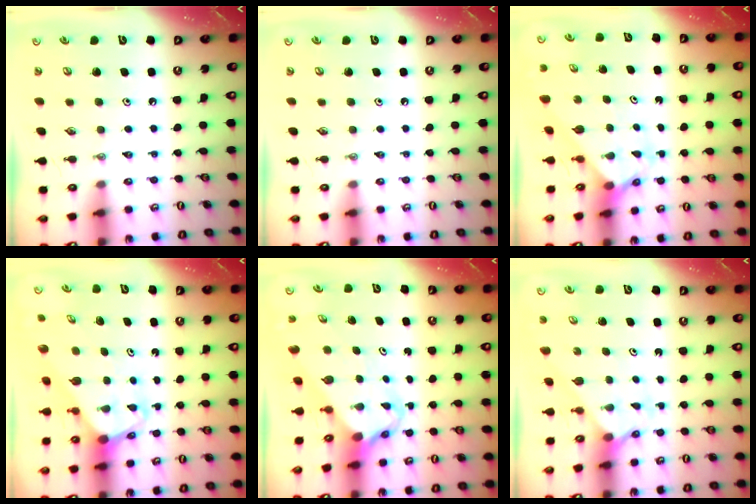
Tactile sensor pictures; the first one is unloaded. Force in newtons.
{"total": 0.0}
{"total": 2.3, "press": 2.3, "slide": 0.2}
{"total": 2.5, "press": 2.5, "slide": 0.1}
{"total": 3.9, "press": 3.9, "slide": 0.5}
{"total": 2.1, "press": 2.1, "slide": 0.2}